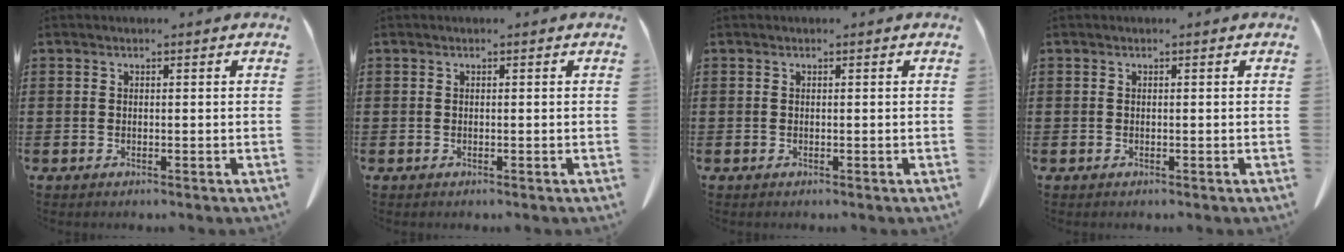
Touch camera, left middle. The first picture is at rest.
{"total": 0.0}
{"total": 0.0}
{"total": 0.0}